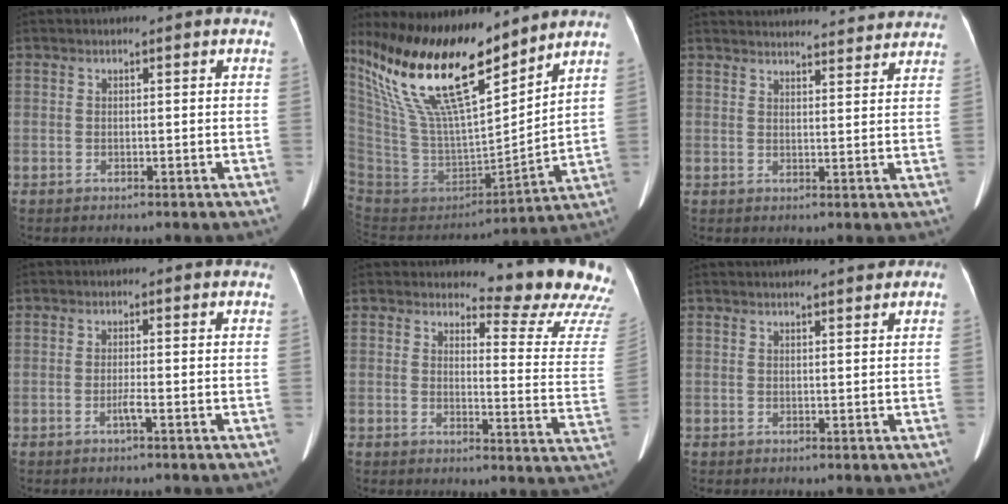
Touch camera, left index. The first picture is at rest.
{"total": 22.6, "force": [17.0, 6.0, 13.5], "torque": [-0.270, 0.001, 0.317]}
{"total": 20.0, "force": [19.2, 3.2, 4.4], "torque": [-0.059, 0.010, 0.235]}
{"total": 1.3, "force": [-0.6, -0.3, 1.1], "torque": [-0.023, 0.000, -0.013]}
{"total": 13.9, "force": [13.6, 0.6, 3.1], "torque": [-0.025, -0.120, 0.129]}
{"total": 5.6, "force": [4.9, 0.8, 2.7], "torque": [-0.036, 0.017, 0.055]}